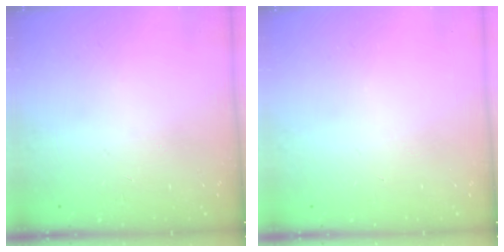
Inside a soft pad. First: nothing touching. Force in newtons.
{"total": 0.0}